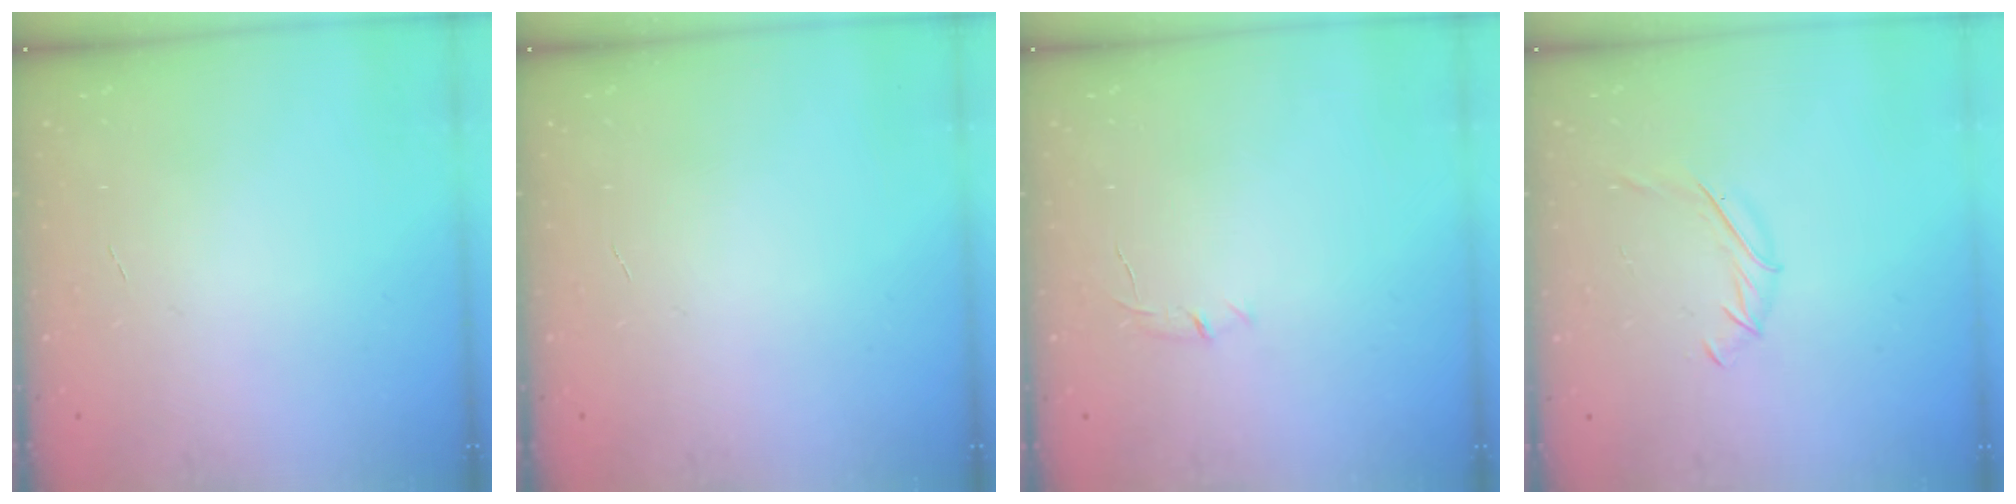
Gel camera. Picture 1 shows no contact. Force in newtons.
{"total": 0.0}
{"total": 4.2, "press": 4.0, "slide": 1.3}
{"total": 3.8, "press": 3.7, "slide": 1.1}